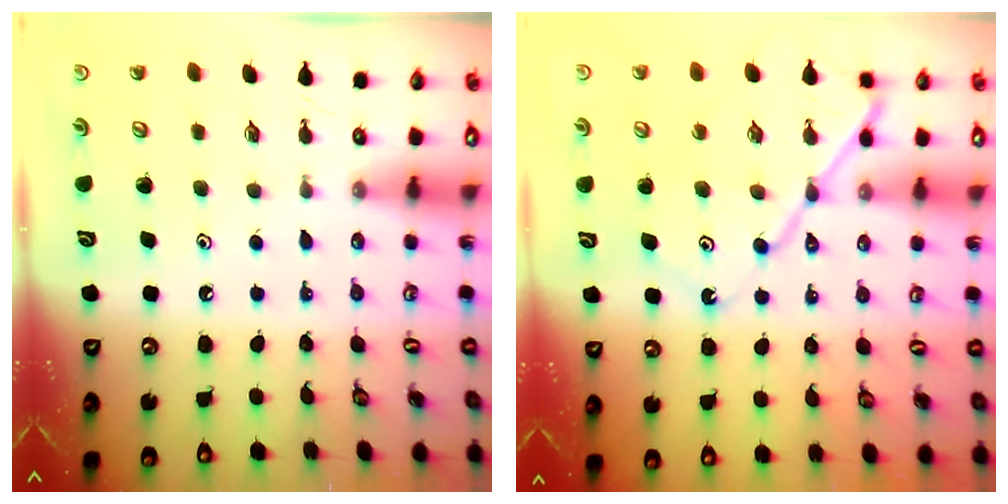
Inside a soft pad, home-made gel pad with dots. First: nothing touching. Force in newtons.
{"total": 12.4, "press": 12.3, "slide": 1.4}